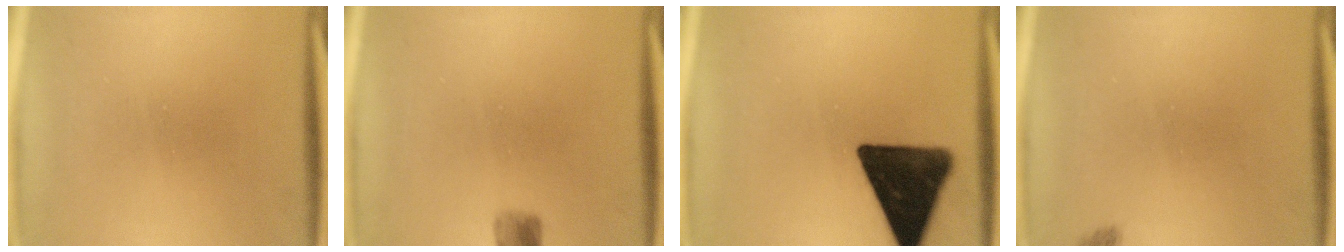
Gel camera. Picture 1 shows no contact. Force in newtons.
{"total": 2.4}
{"total": 16.7}
{"total": 1.3}